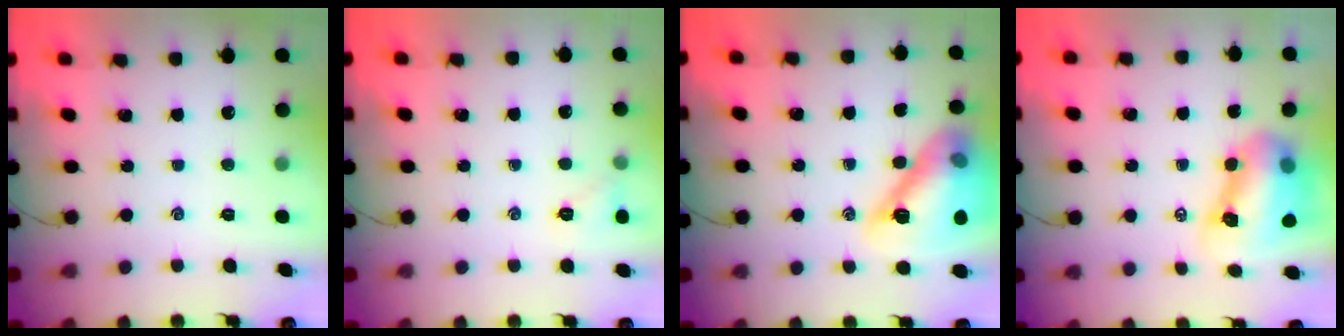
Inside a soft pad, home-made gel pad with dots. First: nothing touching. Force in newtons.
{"total": 5.0, "press": 4.8, "slide": 1.4}
{"total": 18.3, "press": 18.2, "slide": 1.6}
{"total": 11.2, "press": 10.8, "slide": 3.2}